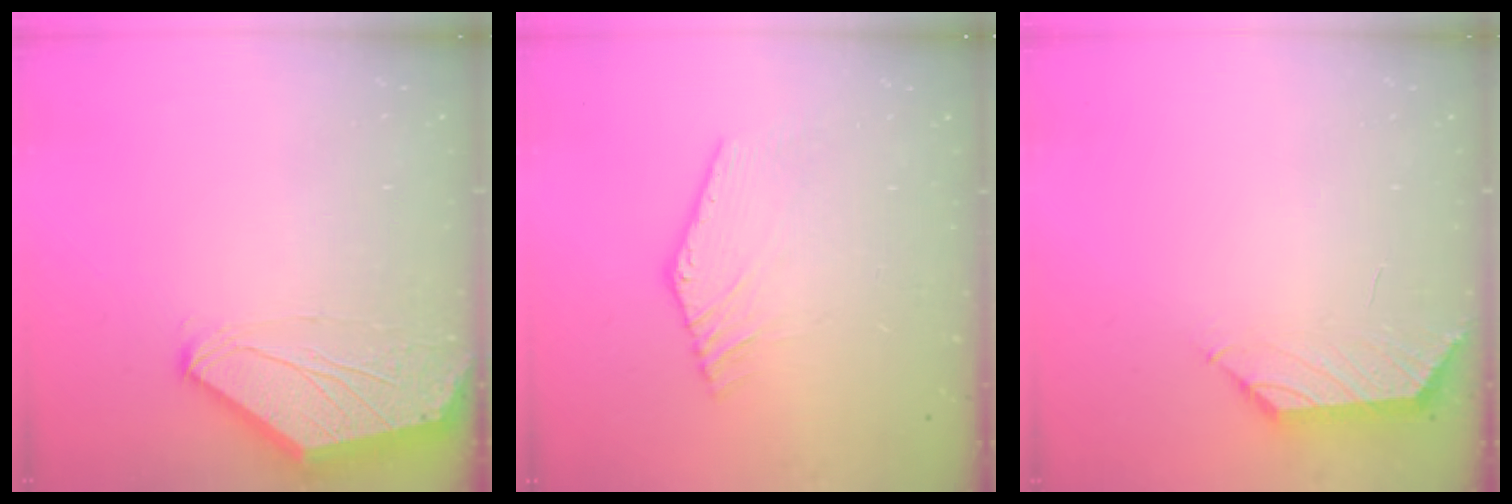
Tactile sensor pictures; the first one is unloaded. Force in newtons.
{"total": 2.3, "press": 2.3, "slide": 0.2}
{"total": 1.2, "press": 1.1, "slide": 0.6}